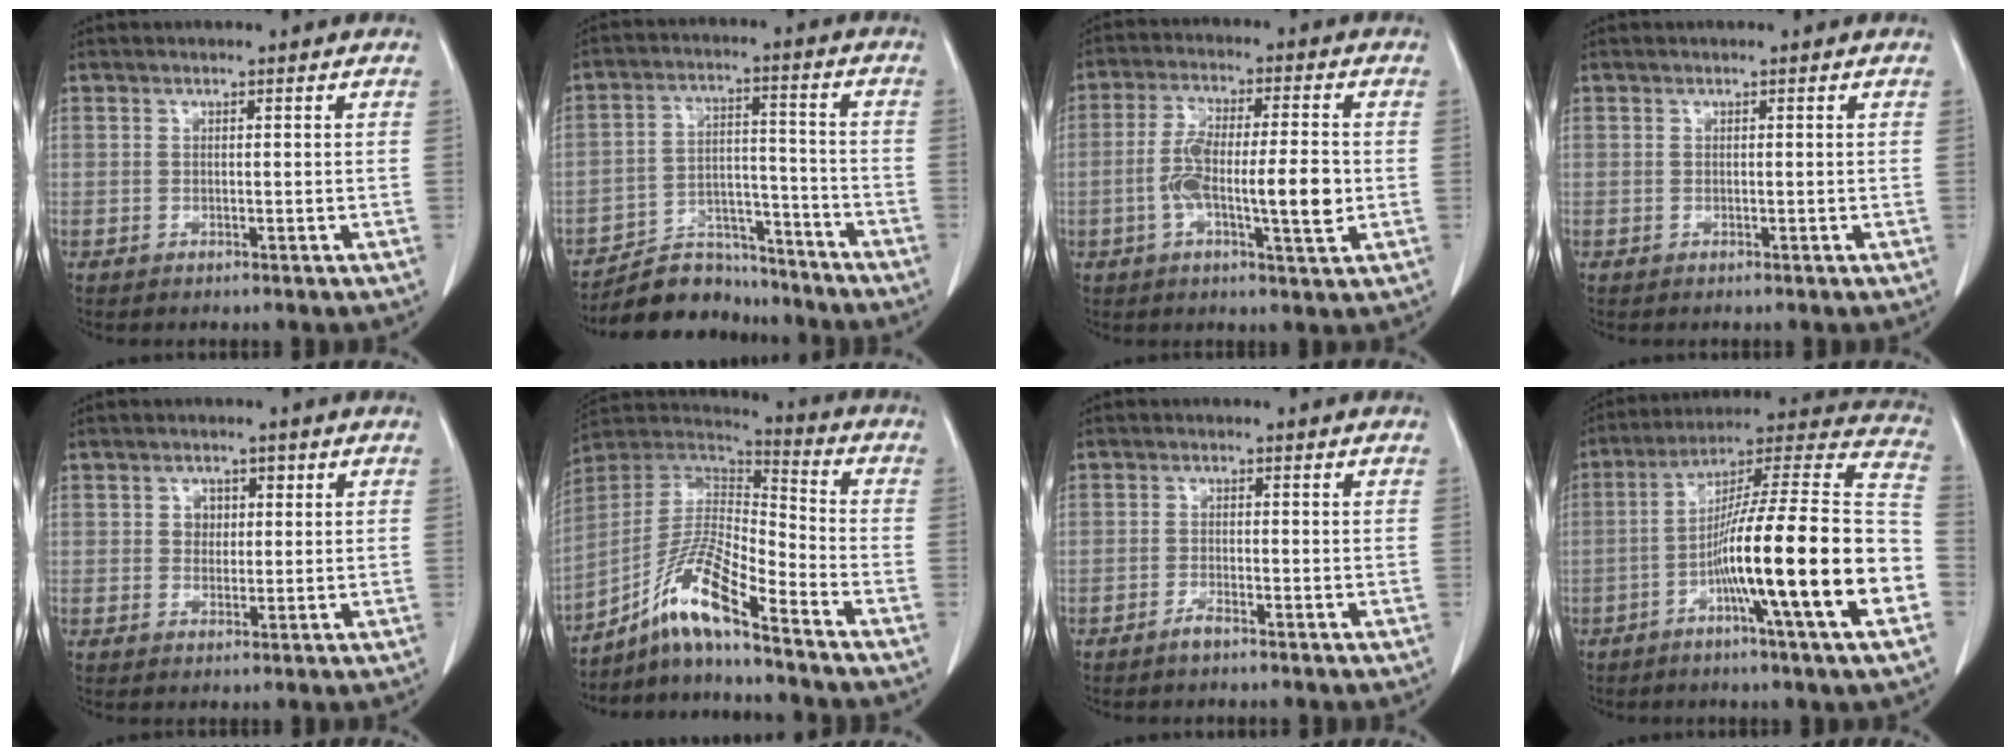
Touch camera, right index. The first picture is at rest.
{"total": 10.3, "force": [-9.6, 3.6, 0.4], "torque": [0.003, 0.044, -0.160]}
{"total": 10.6, "force": [-1.6, 1.9, 10.3], "torque": [-0.185, 0.008, -0.028]}
{"total": 0.0}
{"total": 2.7, "force": [0.7, 2.2, 1.4], "torque": [-0.020, 0.007, 0.012]}
{"total": 12.6, "force": [-8.7, 0.9, 9.1], "torque": [-0.182, 0.010, -0.161]}
{"total": 1.6, "force": [-1.4, 0.2, 0.9], "torque": [-0.021, 0.000, -0.025]}
{"total": 22.6, "force": [-6.7, -0.4, 21.5], "torque": [-0.294, 0.003, -0.118]}